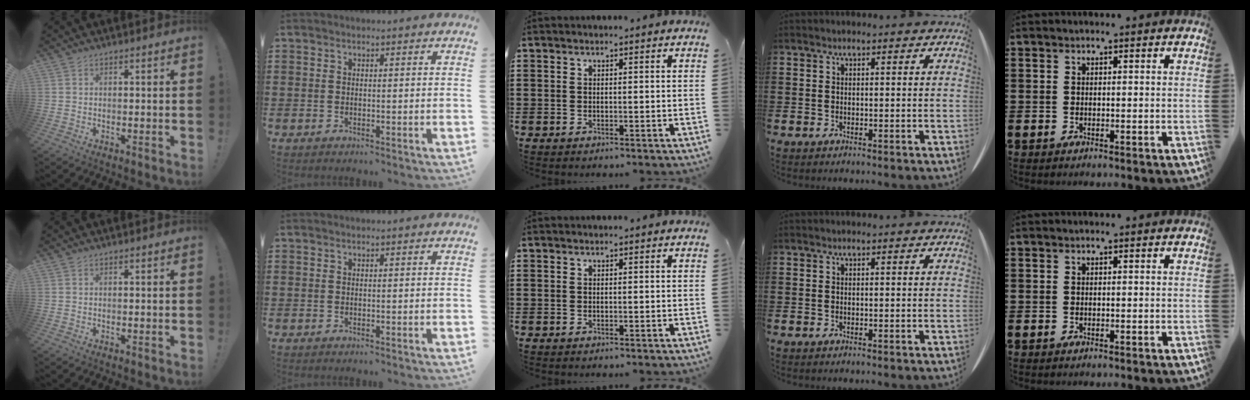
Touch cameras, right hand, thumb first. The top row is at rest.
{}